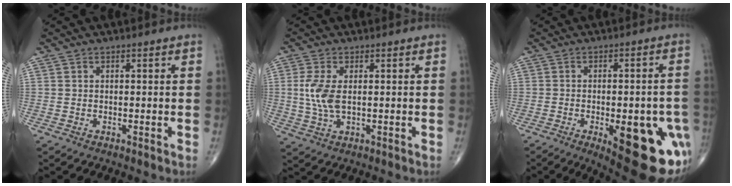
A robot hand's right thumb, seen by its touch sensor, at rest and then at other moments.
{"total": 6.5, "force": [0.5, 3.2, 5.6], "torque": [-0.134, -0.002, 0.013]}
{"total": 20.9, "force": [-8.0, 7.9, 17.7], "torque": [-0.155, 0.007, -0.085]}